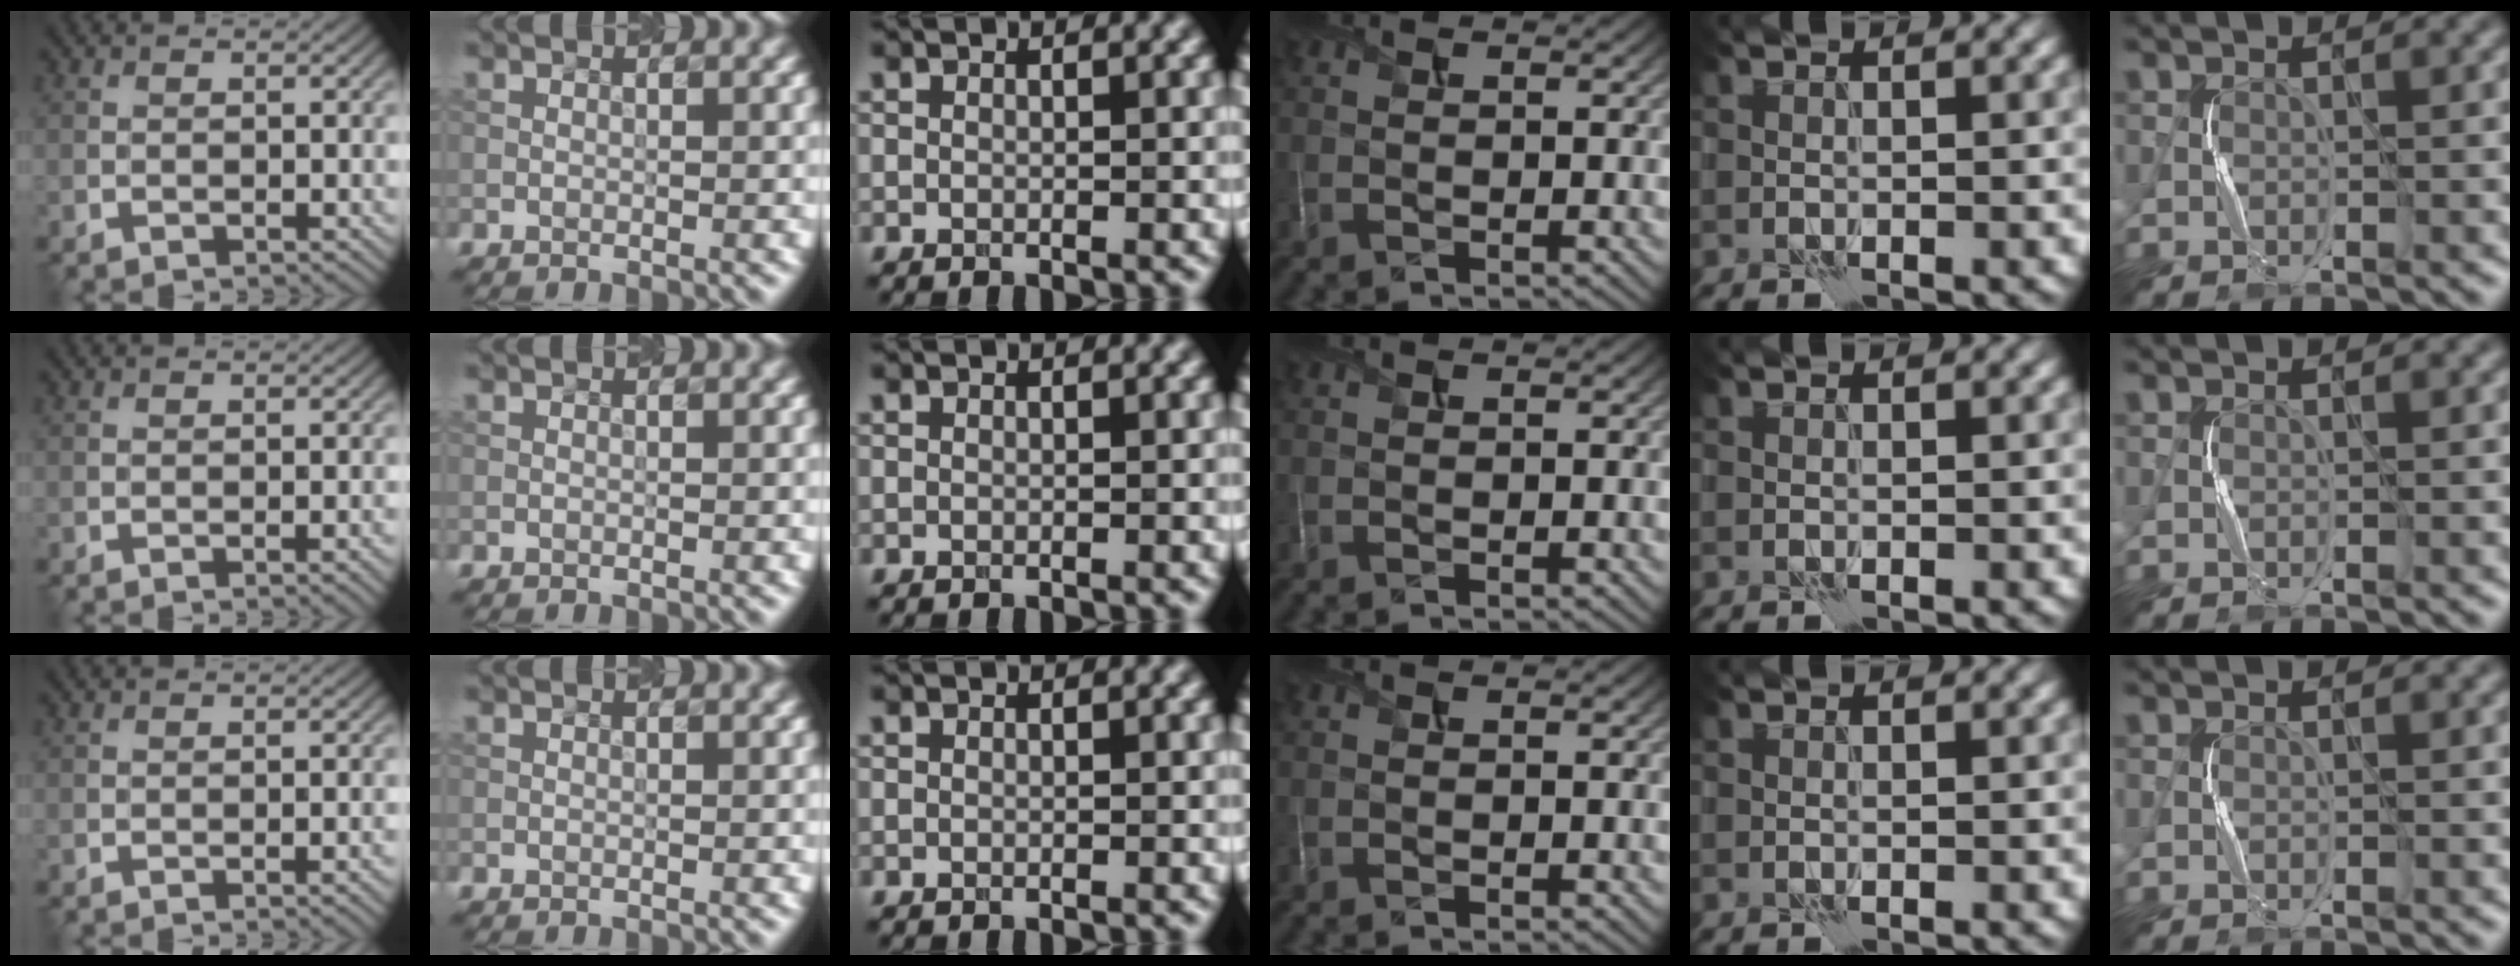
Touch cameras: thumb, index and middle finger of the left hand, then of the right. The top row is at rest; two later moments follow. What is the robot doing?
{"motion": "squeeze", "object": "paper clamp"}